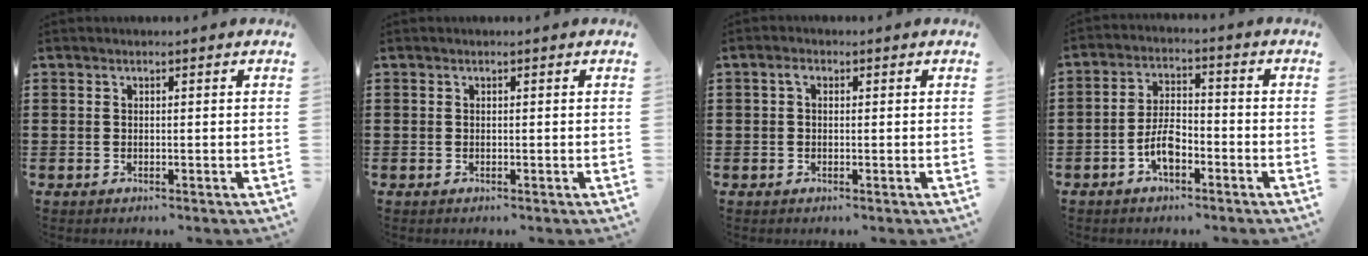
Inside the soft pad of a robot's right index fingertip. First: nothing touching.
{"total": 0.0}
{"total": 1.3, "force": [0.1, 0.9, 1.0], "torque": [-0.021, 0.008, 0.000]}
{"total": 5.5, "force": [-2.7, 2.6, 4.1], "torque": [-0.095, 0.002, -0.056]}